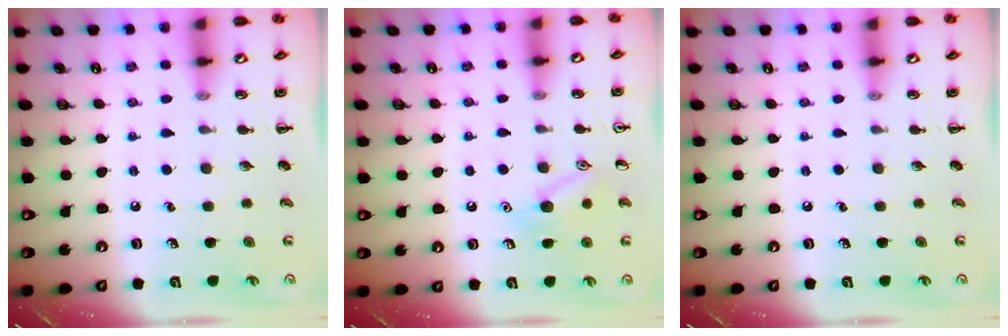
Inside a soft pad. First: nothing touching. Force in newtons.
{"total": 9.4, "press": 9.4, "slide": 1.0}
{"total": 0.0}